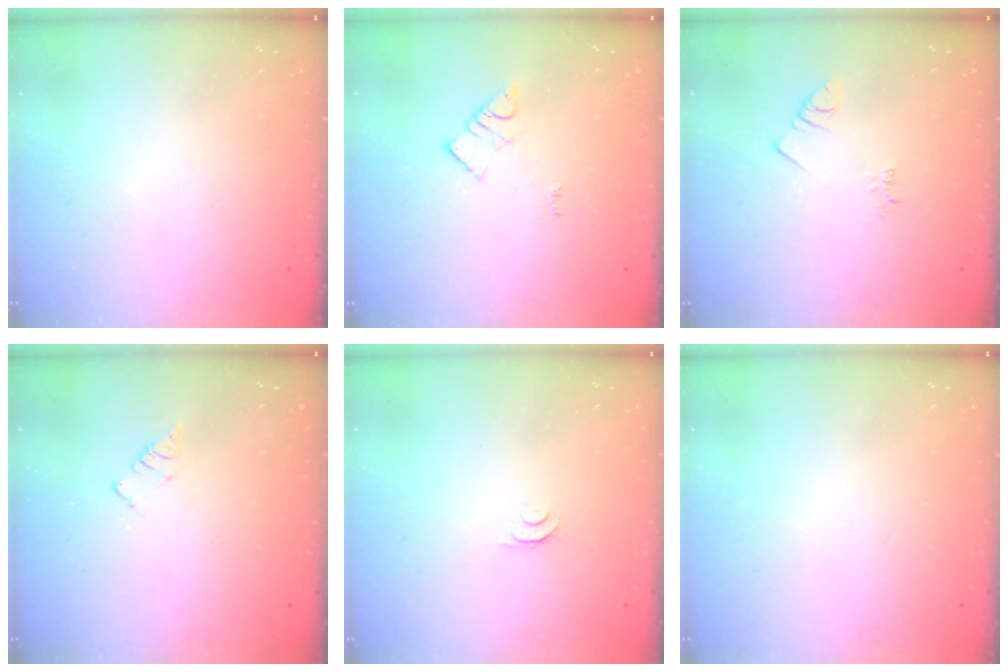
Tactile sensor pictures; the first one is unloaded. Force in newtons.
{"total": 3.0, "press": 3.0, "slide": 0.2}
{"total": 2.5, "press": 2.5, "slide": 0.5}
{"total": 2.6, "press": 2.6, "slide": 0.3}
{"total": 4.8, "press": 4.7, "slide": 0.6}
{"total": 0.0}